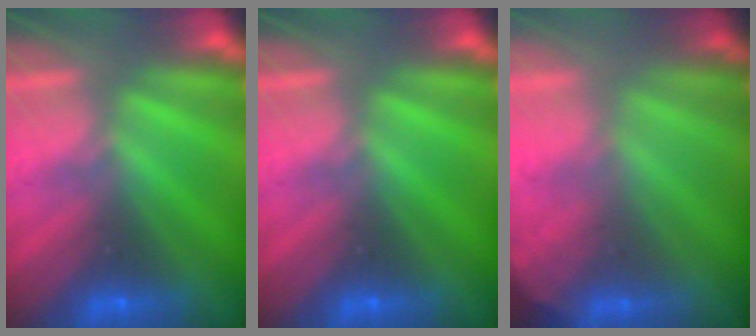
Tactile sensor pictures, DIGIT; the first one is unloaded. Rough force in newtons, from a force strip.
{"total": 0.0}
{"total": 1.9}